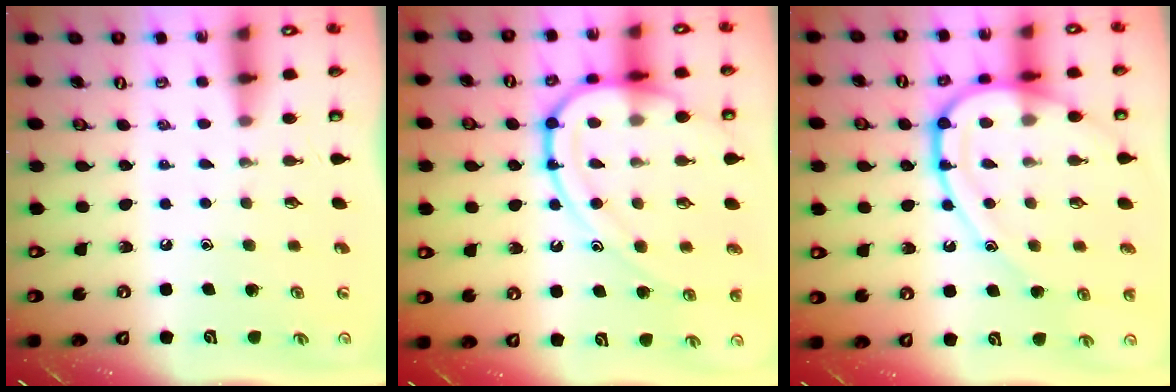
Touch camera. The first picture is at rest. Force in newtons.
{"total": 14.9, "press": 14.8, "slide": 1.3}
{"total": 16.8, "press": 16.8, "slide": 1.5}